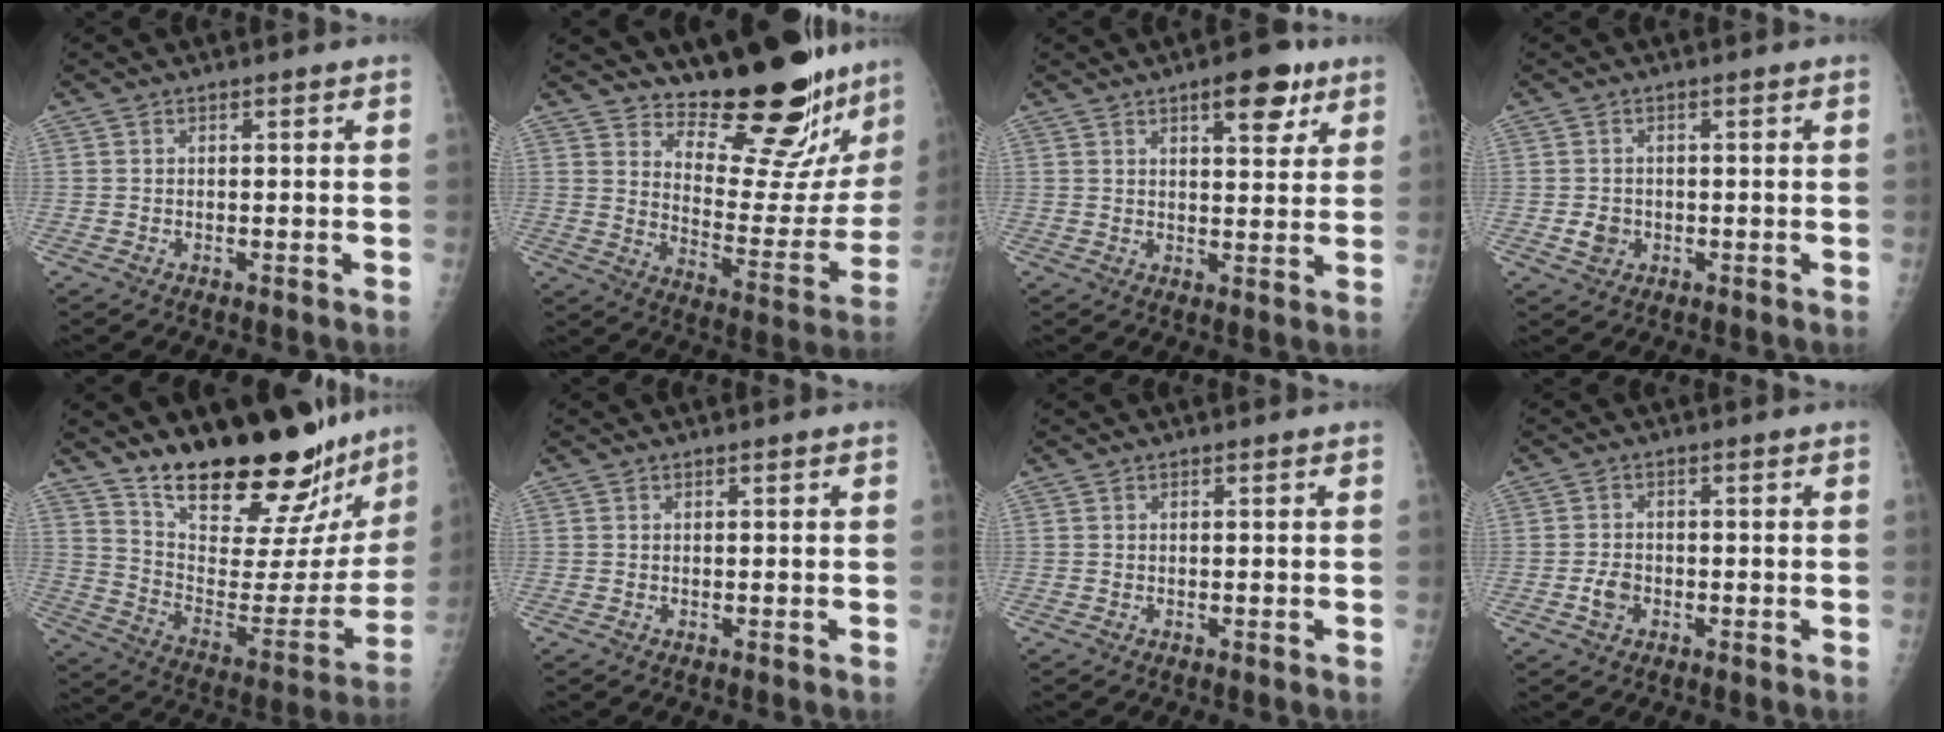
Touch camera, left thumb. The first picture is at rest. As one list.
[{"total": 21.7, "force": [18.9, 5.2, 9.2], "torque": [-0.088, -0.168, 0.259]}, {"total": 7.9, "force": [4.6, 3.2, 5.6], "torque": [-0.054, -0.019, 0.059]}, {"total": 2.6, "force": [-0.5, 2.3, 1.1], "torque": [-0.010, 0.003, -0.004]}, {"total": 27.6, "force": [23.4, 8.1, 12.1], "torque": [-0.150, -0.151, 0.340]}, {"total": 0.0}, {"total": 0.0}, {"total": 2.7, "force": [-1.0, 2.0, 1.6], "torque": [-0.023, 0.007, -0.019]}]